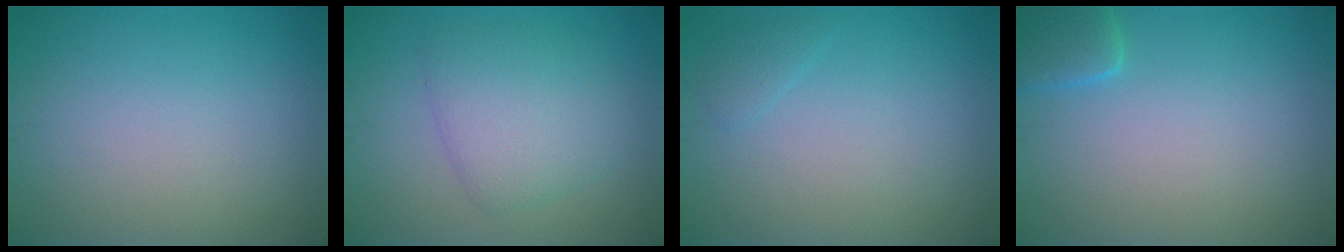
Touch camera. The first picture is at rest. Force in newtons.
{"total": 4.5, "press": 4.5, "slide": 0.3}
{"total": 0.9, "press": 0.9, "slide": 0.1}
{"total": 2.3, "press": 2.3, "slide": 0.2}